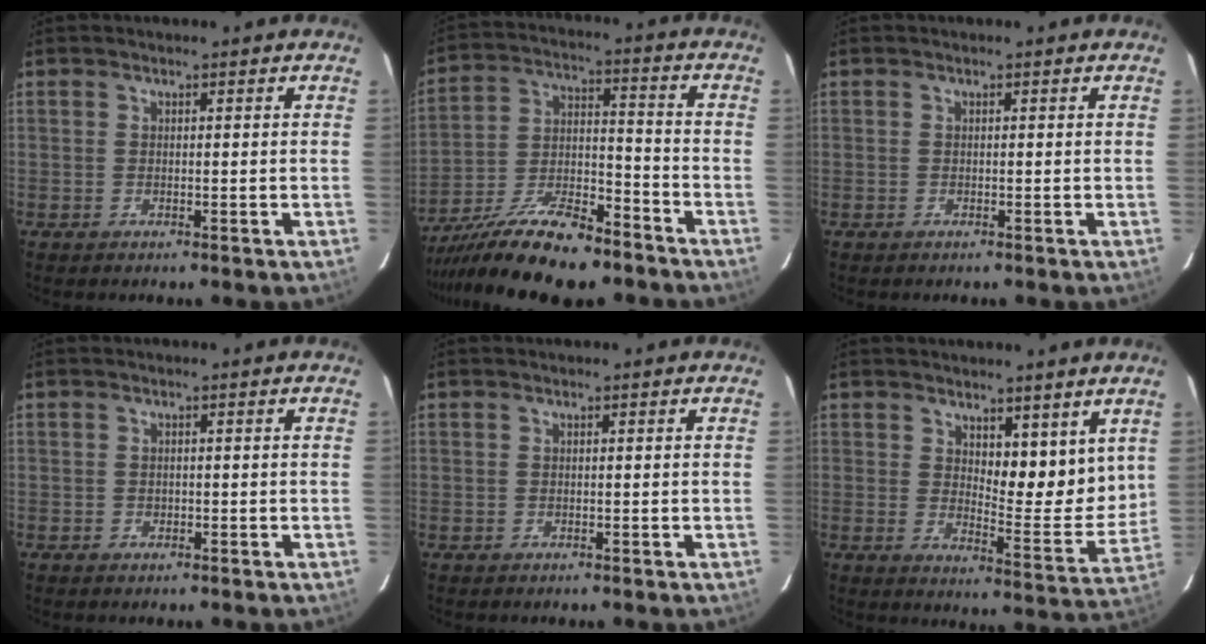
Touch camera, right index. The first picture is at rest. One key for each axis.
{"total": 16.0, "fx": -13.2, "fy": 3.1, "fz": 8.6, "tx": -0.169, "ty": -0.004, "tz": -0.236}
{"total": 0.0}
{"total": 0.6, "fx": -0.3, "fy": 0.5, "fz": 0.2, "tx": -0.004, "ty": 0.003, "tz": -0.003}
{"total": 0.0}
{"total": 8.4, "fx": 4.6, "fy": 3.2, "fz": 6.2, "tx": -0.082, "ty": -0.019, "tz": 0.081}